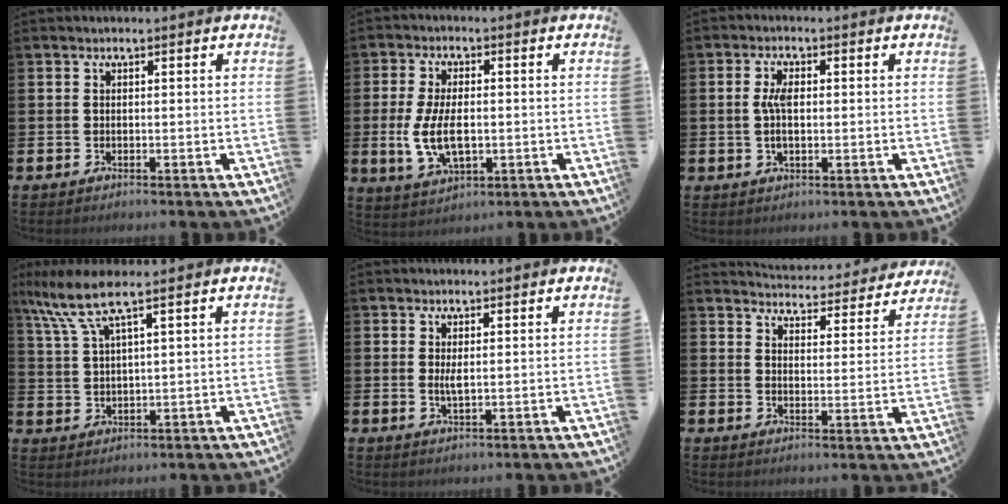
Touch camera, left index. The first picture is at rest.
{"total": 7.1, "force": [-0.5, 3.7, 6.0], "torque": [-0.118, -0.002, -0.012]}
{"total": 3.3, "force": [0.3, 1.5, 2.9], "torque": [-0.056, 0.005, 0.002]}
{"total": 7.4, "force": [5.2, 1.3, 5.2], "torque": [-0.121, -0.006, 0.091]}
{"total": 1.6, "force": [0.6, 0.3, 1.4], "torque": [-0.022, -0.002, 0.009]}
{"total": 4.5, "force": [4.5, 0.6, 0.4], "torque": [-0.021, -0.038, 0.075]}